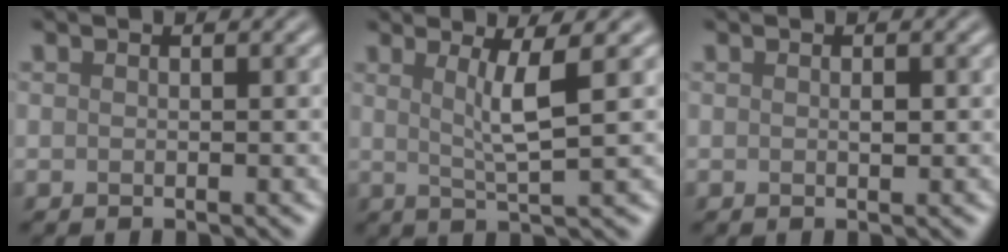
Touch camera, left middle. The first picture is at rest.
{"total": 4.0, "force": [1.2, 0.6, 3.7], "torque": [-0.064, -0.002, 0.024]}
{"total": 0.6, "force": [0.0, 0.3, 0.6], "torque": [-0.010, -0.001, 0.001]}